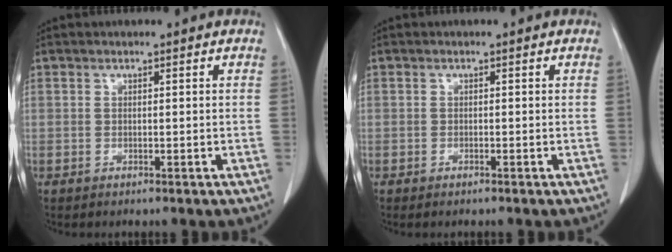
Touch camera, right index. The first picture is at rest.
{"total": 0.6, "force": [-0.5, 0.0, 0.3], "torque": [-0.012, -0.002, -0.006]}